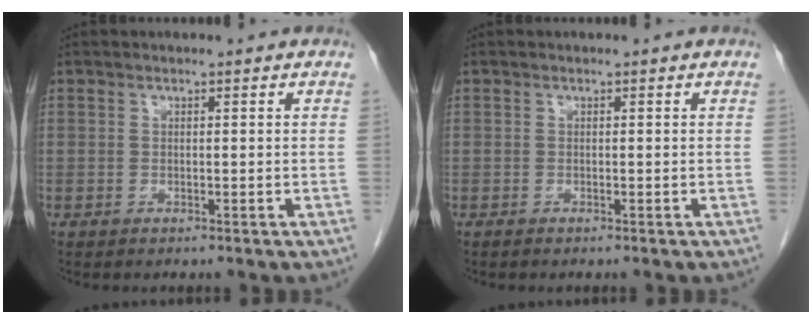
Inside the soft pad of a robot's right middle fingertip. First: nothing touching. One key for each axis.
{"total": 0.0}